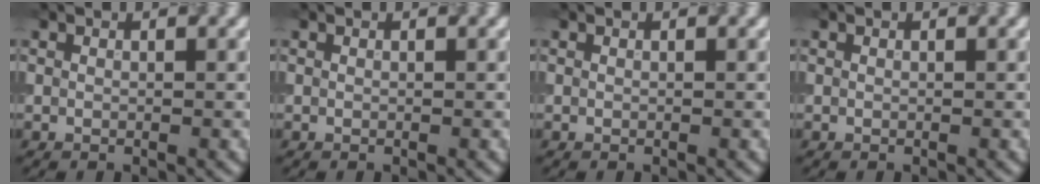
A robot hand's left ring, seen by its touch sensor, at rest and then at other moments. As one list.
[{"total": 0.0}, {"total": 0.0}, {"total": 0.0}]